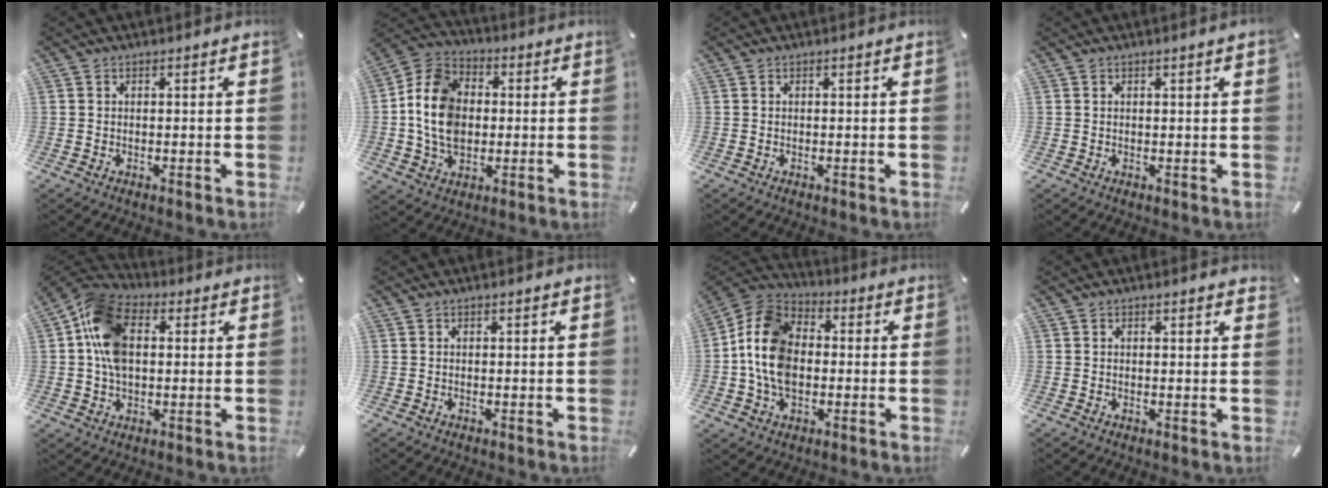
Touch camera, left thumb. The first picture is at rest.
{"total": 12.7, "force": [-0.4, 10.2, 7.5], "torque": [-0.184, 0.017, -0.009]}
{"total": 0.0}
{"total": 0.9, "force": [0.4, 0.0, 0.8], "torque": [-0.014, -0.002, 0.006]}
{"total": 13.2, "force": [1.7, 9.2, 9.3], "torque": [-0.216, 0.013, 0.031]}
{"total": 0.0}
{"total": 12.3, "force": [-1.7, 9.5, 7.6], "torque": [-0.186, 0.021, -0.034]}
{"total": 0.6, "force": [0.4, 0.2, 0.4], "torque": [-0.001, -0.003, 0.005]}